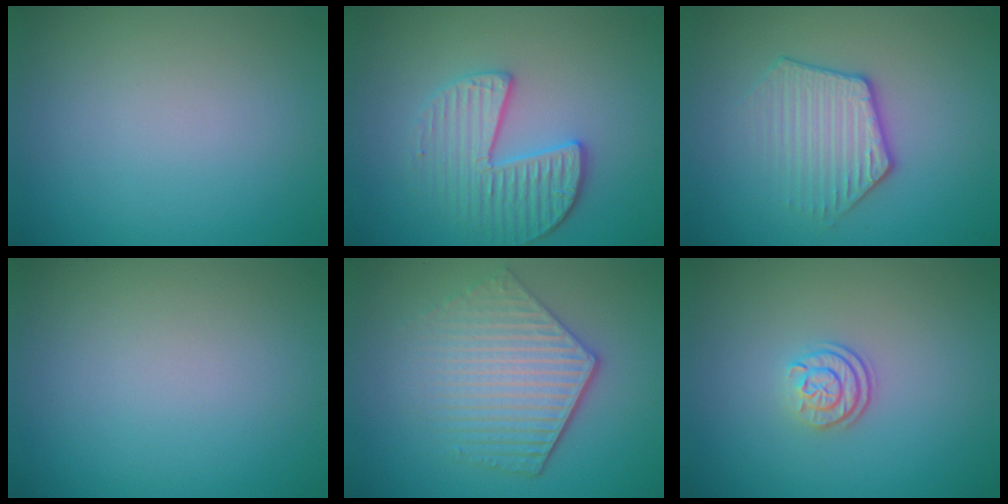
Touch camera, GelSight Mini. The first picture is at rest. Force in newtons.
{"total": 3.6, "press": 3.4, "slide": 1.2}
{"total": 3.6, "press": 3.1, "slide": 1.8}
{"total": 0.0}
{"total": 5.6, "press": 4.2, "slide": 3.7}
{"total": 2.5, "press": 1.8, "slide": 1.6}